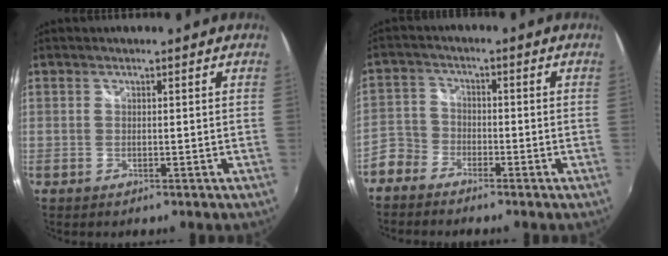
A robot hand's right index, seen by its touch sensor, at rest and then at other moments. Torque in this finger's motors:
{"motor_torque": [-0.23, 0.02, -0.33, -0.15]}